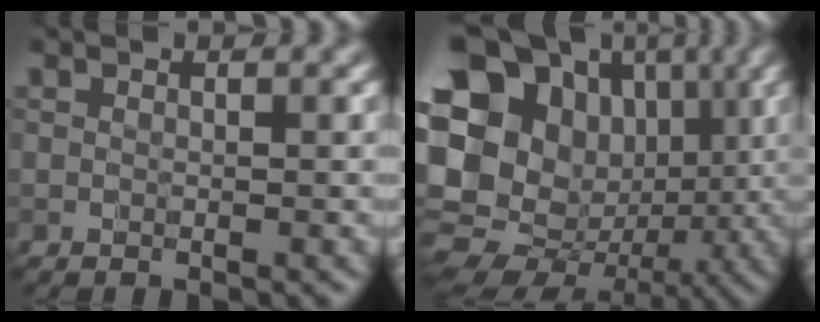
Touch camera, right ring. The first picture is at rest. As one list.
[{"total": 22.0, "force": [0.8, 19.5, 10.2], "torque": [-0.206, 0.029, -0.025]}]